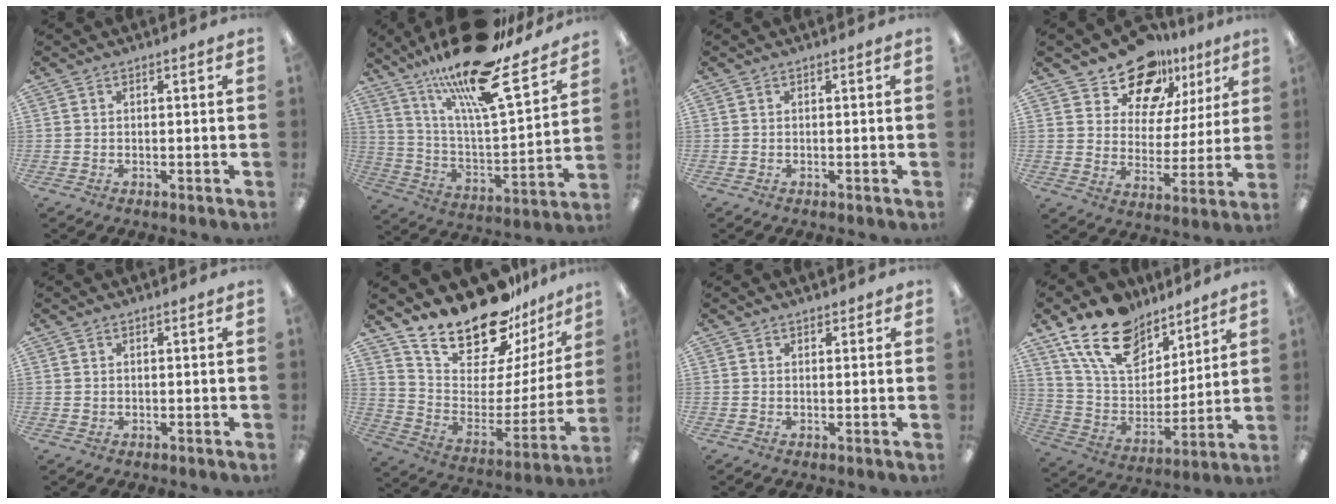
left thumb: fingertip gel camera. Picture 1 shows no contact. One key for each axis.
{"total": 23.1, "fx": 17.5, "fy": 5.6, "fz": 13.9, "tx": -0.230, "ty": -0.107, "tz": 0.288}
{"total": 0.0}
{"total": 15.7, "fx": 12.4, "fy": 8.6, "fz": 4.1, "tx": -0.073, "ty": -0.091, "tz": 0.229}
{"total": 0.7, "fx": 0.4, "fy": 0.6, "fz": -0.1, "tx": 0.001, "ty": 0.003, "tz": 0.007}
{"total": 22.0, "fx": 19.8, "fy": 7.0, "fz": 6.7, "tx": -0.129, "ty": -0.158, "tz": 0.356}
{"total": 1.4, "fx": 1.1, "fy": 0.9, "fz": 0.0, "tx": 0.007, "ty": -0.001, "tz": 0.018}
{"total": 19.1, "fx": 13.1, "fy": 10.7, "fz": 8.8, "tx": -0.182, "ty": -0.060, "tz": 0.244}